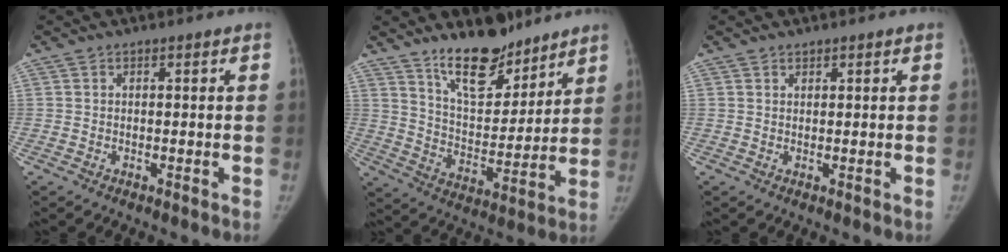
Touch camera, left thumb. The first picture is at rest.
{"total": 14.1, "force": [10.9, 5.8, 6.8], "torque": [-0.072, -0.084, 0.192]}
{"total": 0.8, "force": [0.7, 0.4, 0.1], "torque": [0.006, -0.006, 0.010]}